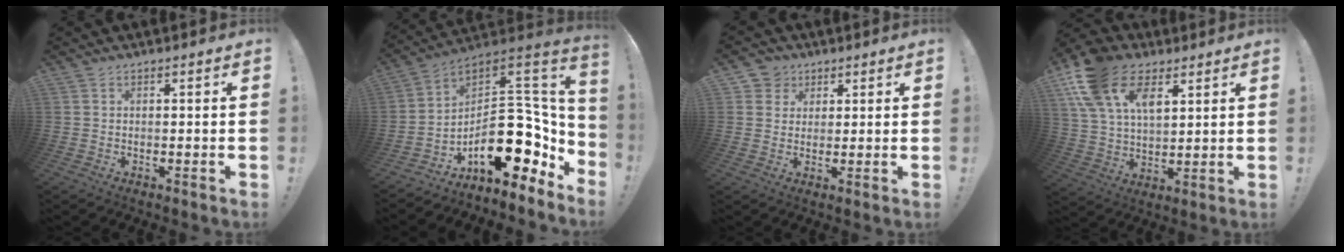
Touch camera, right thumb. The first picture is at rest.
{"total": 21.4, "force": [-4.8, 12.0, 17.0], "torque": [-0.240, -0.003, -0.064]}
{"total": 4.8, "force": [2.1, 4.3, 0.6], "torque": [-0.004, -0.013, 0.039]}
{"total": 18.1, "force": [9.4, 11.2, 10.6], "torque": [-0.213, -0.040, 0.176]}